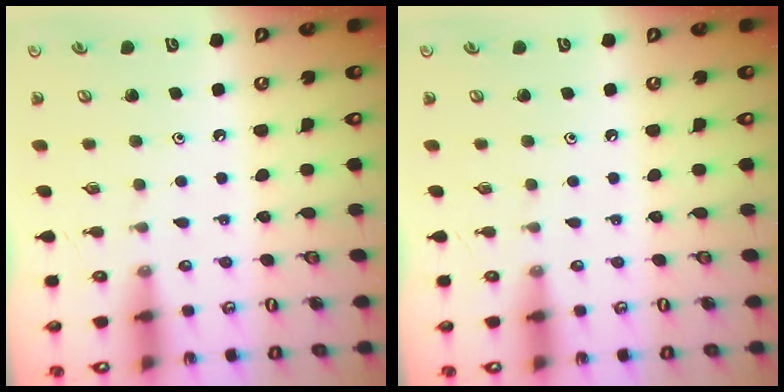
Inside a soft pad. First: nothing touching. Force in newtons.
{"total": 0.0}